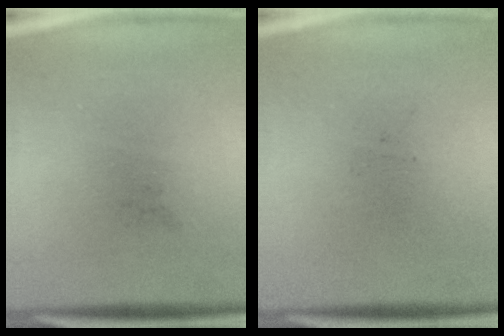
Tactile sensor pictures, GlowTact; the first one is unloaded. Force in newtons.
{"total": 0.0}